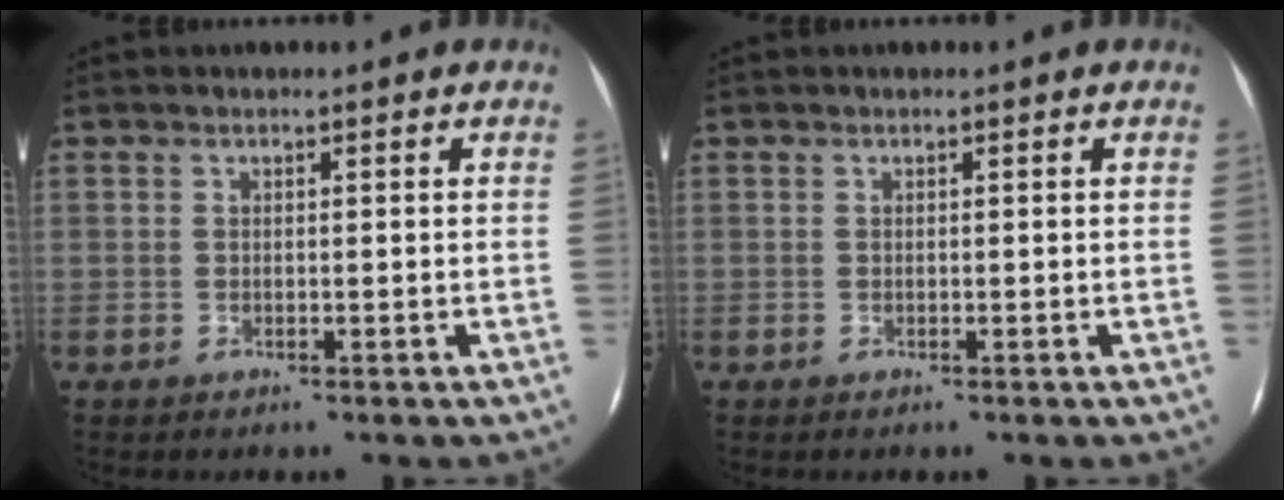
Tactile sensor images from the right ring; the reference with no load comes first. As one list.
[{"total": 0.0}]